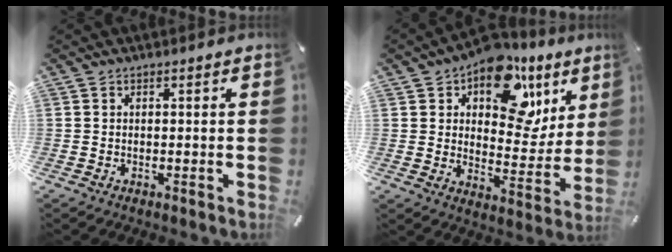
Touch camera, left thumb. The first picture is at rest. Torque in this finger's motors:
{"motor_torque": [2.35, 2.43, 1.47, -1.30, 0.13]}